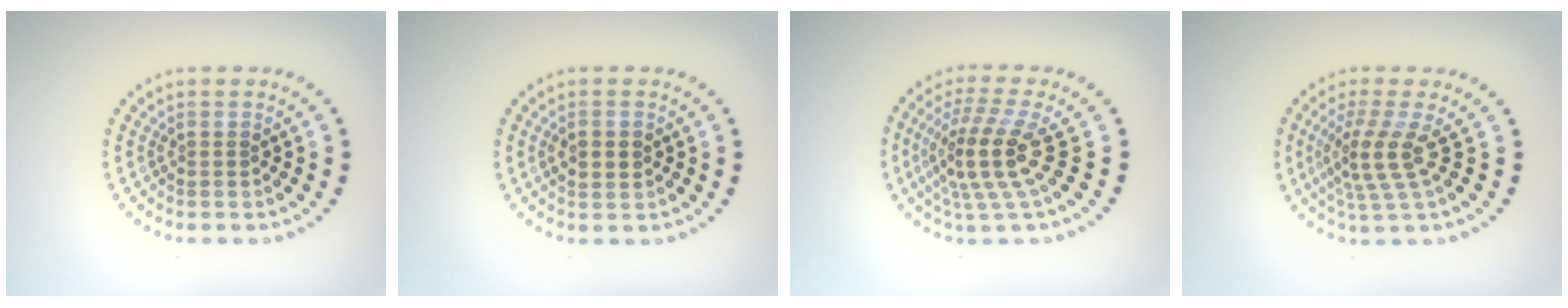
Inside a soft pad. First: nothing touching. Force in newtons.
{"total": 1.8, "press": 1.8, "slide": 0.3}
{"total": 4.7, "press": 3.5, "slide": 3.0}
{"total": 3.5, "press": 2.7, "slide": 2.2}